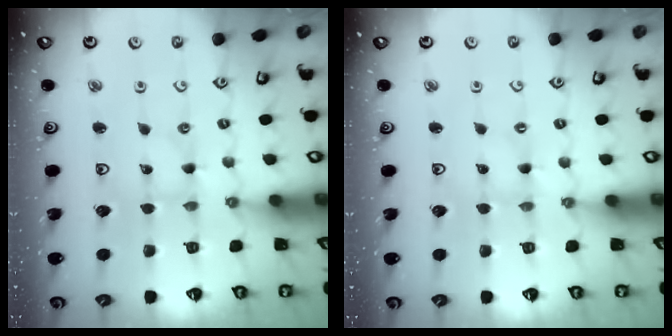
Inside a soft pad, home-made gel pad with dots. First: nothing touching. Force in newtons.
{"total": 0.0}